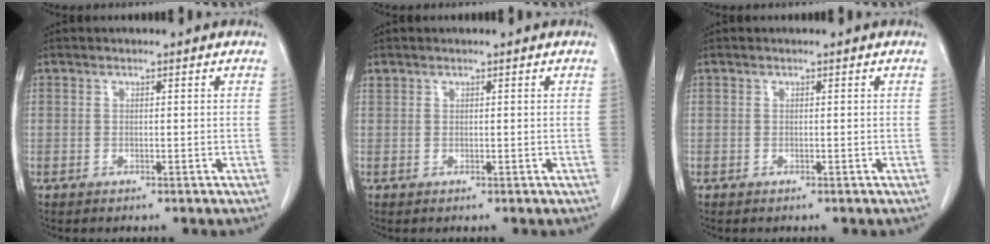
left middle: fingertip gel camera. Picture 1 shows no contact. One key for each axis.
{"total": 0.6, "fx": 0.5, "fy": 0.3, "fz": 0.0, "tx": -0.004, "ty": 0.008, "tz": 0.011}
{"total": 0.0}